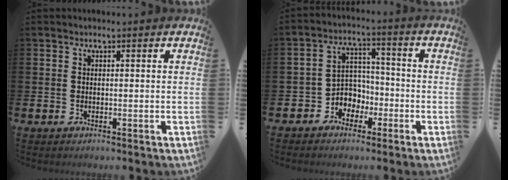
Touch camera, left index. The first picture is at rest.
{"total": 4.4, "force": [-2.0, 3.9, 0.5], "torque": [-0.030, 0.003, -0.043]}